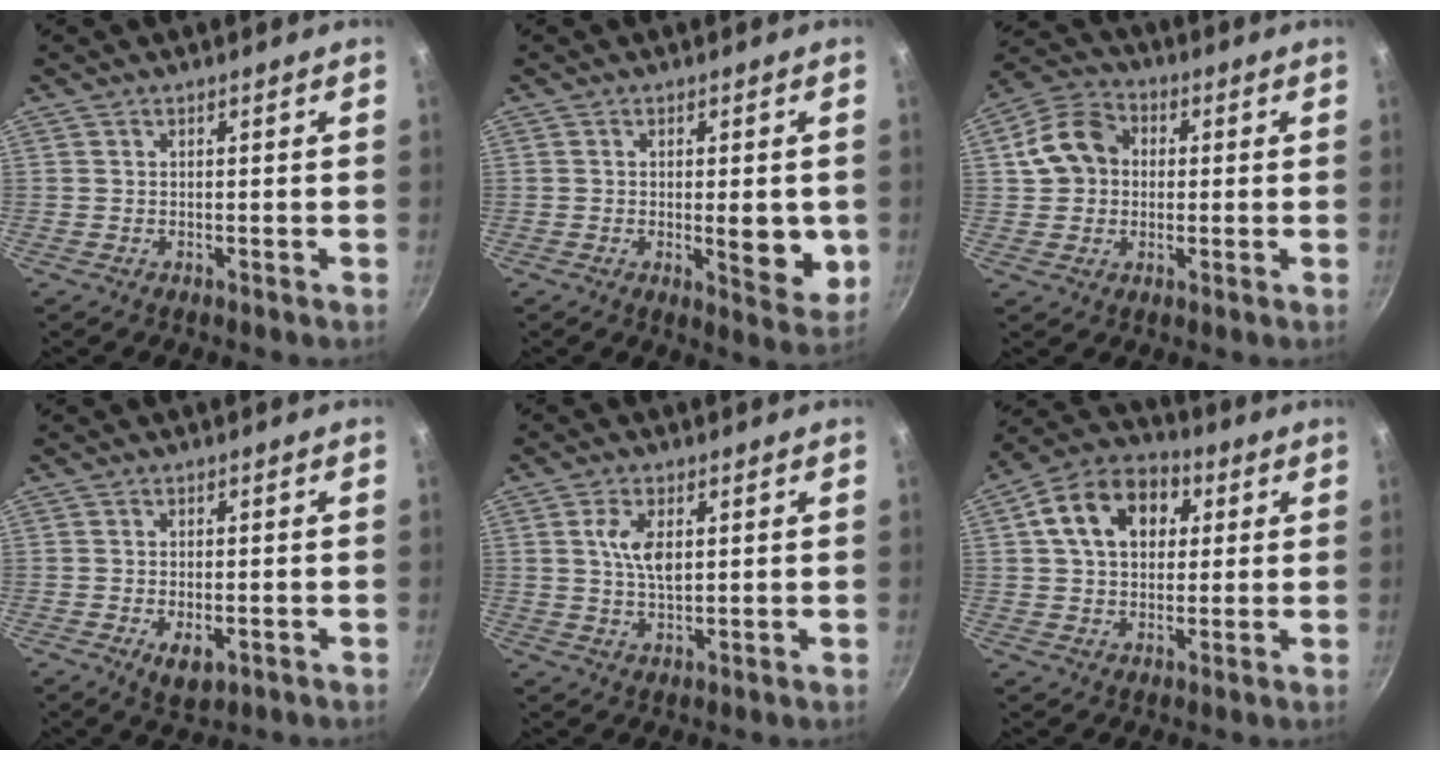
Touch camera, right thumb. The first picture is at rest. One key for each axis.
{"total": 8.0, "fx": -0.7, "fy": 2.9, "fz": 7.5, "tx": -0.093, "ty": -0.017, "tz": -0.007}
{"total": 10.2, "fx": 1.0, "fy": 8.5, "fz": 5.6, "tx": -0.073, "ty": 0.018, "tz": 0.002}
{"total": 4.7, "fx": -1.4, "fy": 2.4, "fz": 3.7, "tx": -0.054, "ty": -0.005, "tz": -0.016}
{"total": 6.1, "fx": 1.5, "fy": 3.0, "fz": 5.1, "tx": -0.092, "ty": -0.005, "tz": 0.027}
{"total": 14.6, "fx": 4.0, "fy": 10.5, "fz": 9.3, "tx": -0.133, "ty": 0.021, "tz": 0.050}